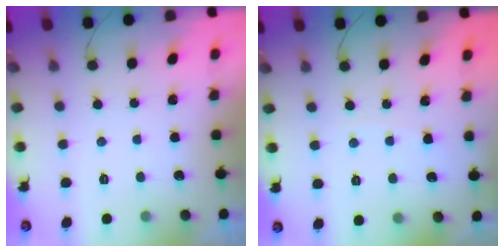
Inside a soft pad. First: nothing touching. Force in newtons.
{"total": 2.4, "press": 2.4, "slide": 0.3}